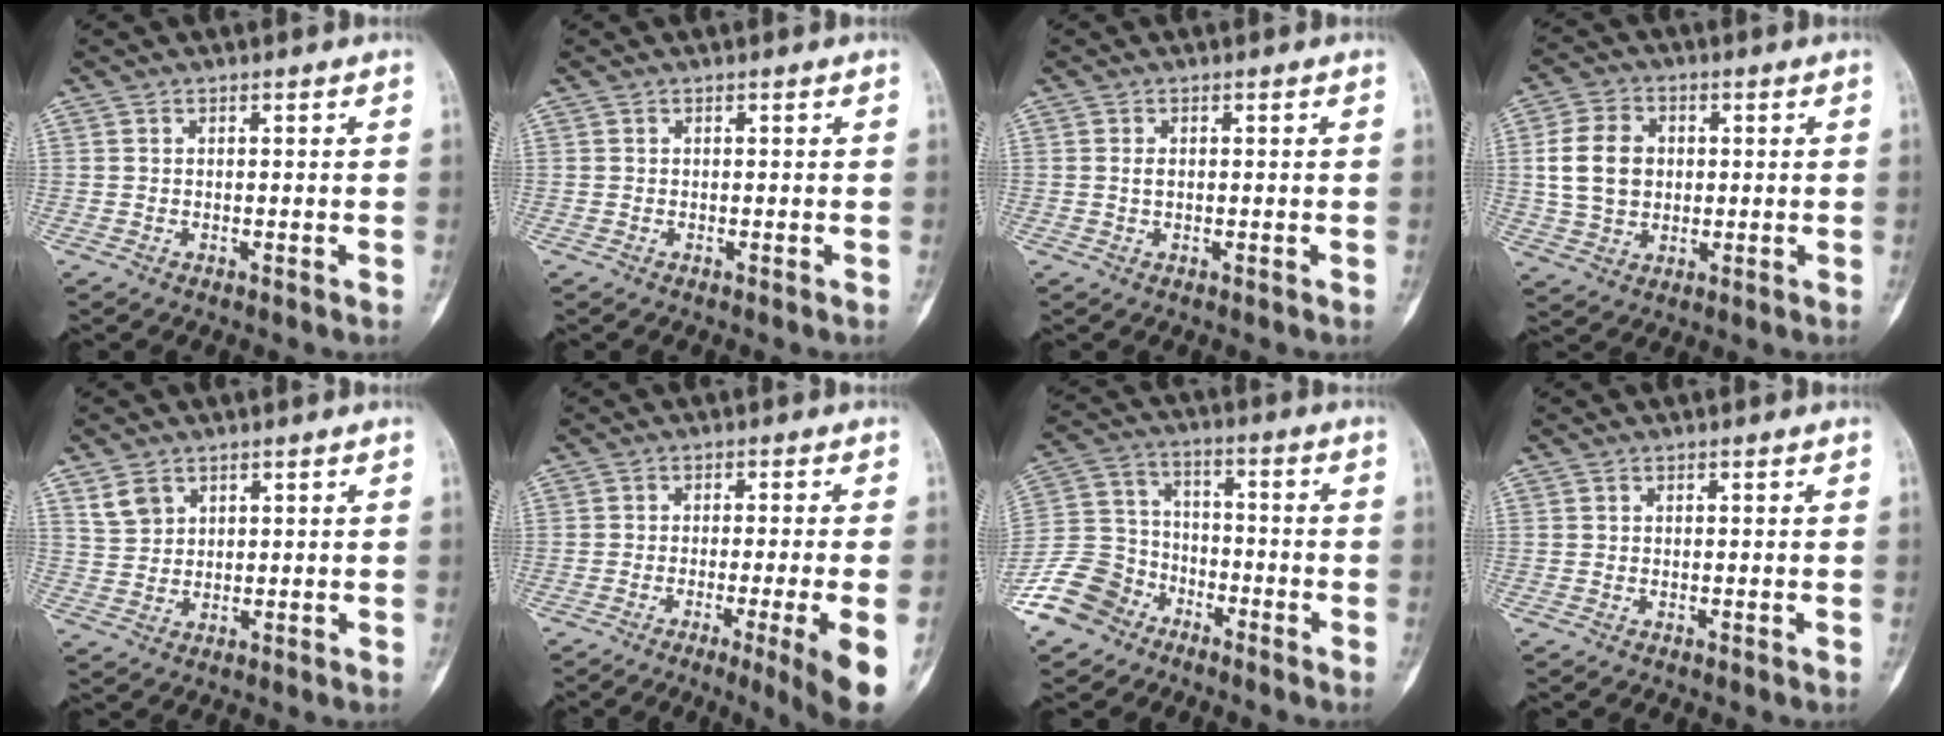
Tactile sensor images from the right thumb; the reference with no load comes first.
{"total": 0.0}
{"total": 1.1, "force": [0.1, 0.7, 0.8], "torque": [-0.015, 0.001, 0.001]}
{"total": 10.3, "force": [1.1, 8.0, 6.4], "torque": [-0.100, 0.008, 0.022]}
{"total": 4.1, "force": [2.5, 2.9, 1.5], "torque": [-0.019, -0.011, 0.057]}
{"total": 10.2, "force": [-4.2, -0.2, 9.2], "torque": [-0.139, -0.016, -0.063]}
{"total": 12.0, "force": [-8.1, 8.0, 3.6], "torque": [-0.064, 0.054, -0.166]}
{"total": 0.0}